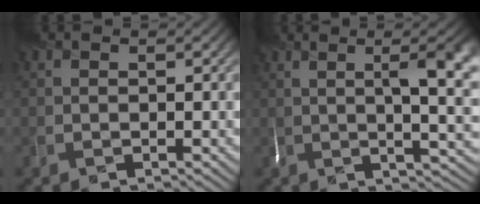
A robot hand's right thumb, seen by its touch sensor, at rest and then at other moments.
{"total": 11.1, "force": [1.9, 3.2, 10.4], "torque": [-0.114, 0.024, 0.025]}